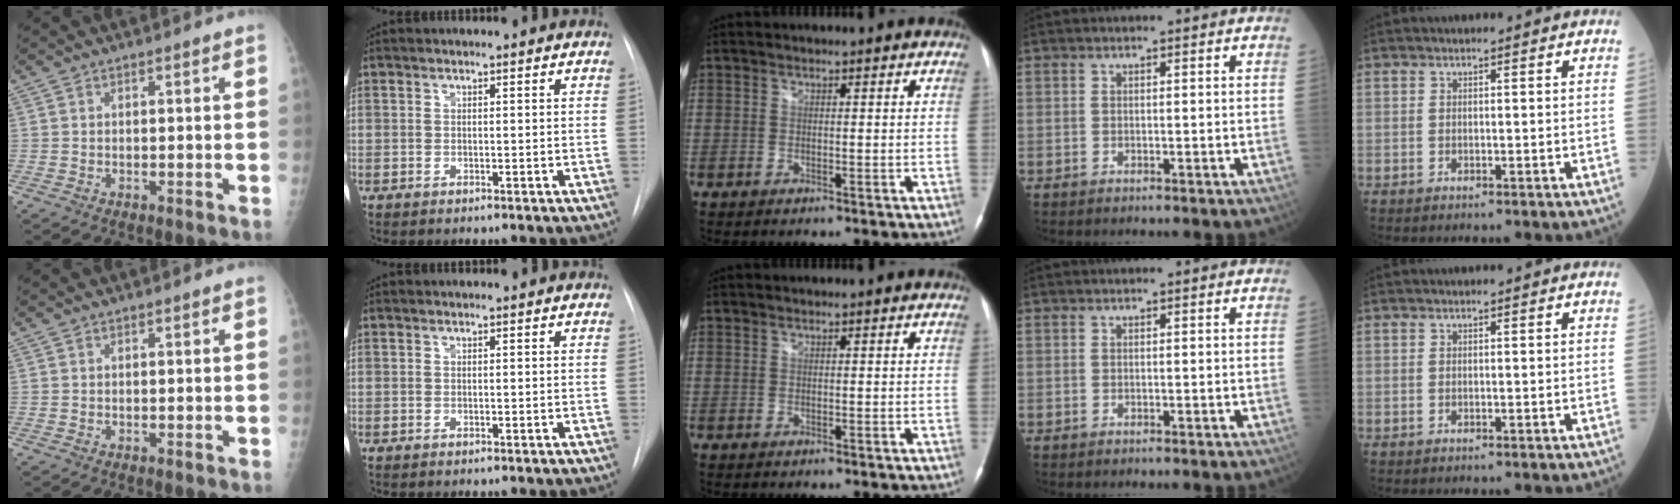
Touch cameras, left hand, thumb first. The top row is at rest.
{}